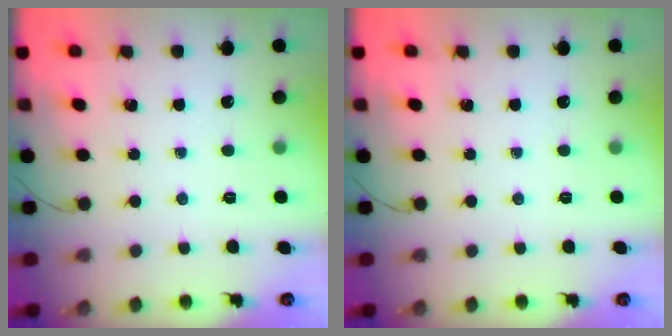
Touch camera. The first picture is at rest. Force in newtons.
{"total": 0.0}